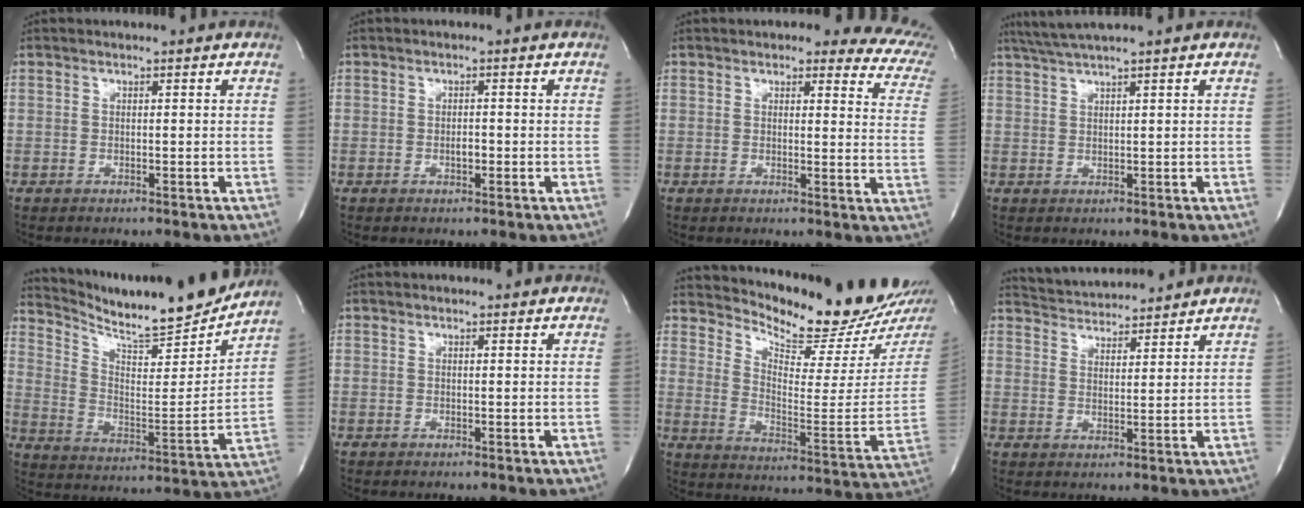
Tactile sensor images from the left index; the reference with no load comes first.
{"total": 1.3, "force": [-0.5, 0.5, 1.1], "torque": [-0.020, 0.000, -0.008]}
{"total": 11.1, "force": [9.0, 3.6, 5.6], "torque": [-0.033, -0.029, 0.061]}
{"total": 4.3, "force": [3.5, -1.1, 2.2], "torque": [-0.046, 0.017, 0.071]}
{"total": 19.8, "force": [18.3, 0.8, 7.5], "torque": [-0.137, -0.053, 0.279]}
{"total": 0.9, "force": [0.8, 0.2, 0.3], "torque": [-0.012, 0.005, 0.007]}
{"total": 15.5, "force": [14.7, -0.1, 4.9], "torque": [-0.092, -0.092, 0.210]}
{"total": 9.0, "force": [8.8, 0.8, 1.7], "torque": [-0.039, 0.018, 0.140]}